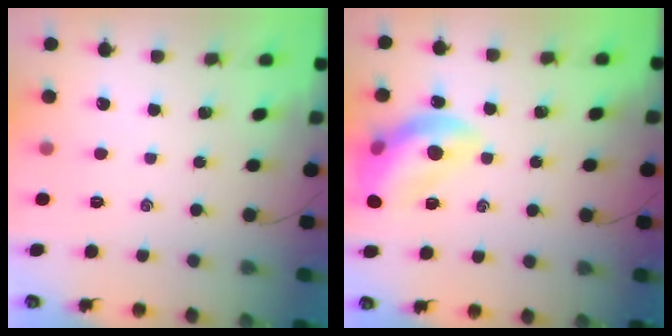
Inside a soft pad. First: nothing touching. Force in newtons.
{"total": 14.6, "press": 14.5, "slide": 1.7}